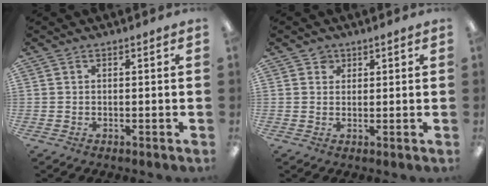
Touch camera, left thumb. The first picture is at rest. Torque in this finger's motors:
{"motor_torque": [0.13, -0.04, 0.12, -0.28, 0.00]}